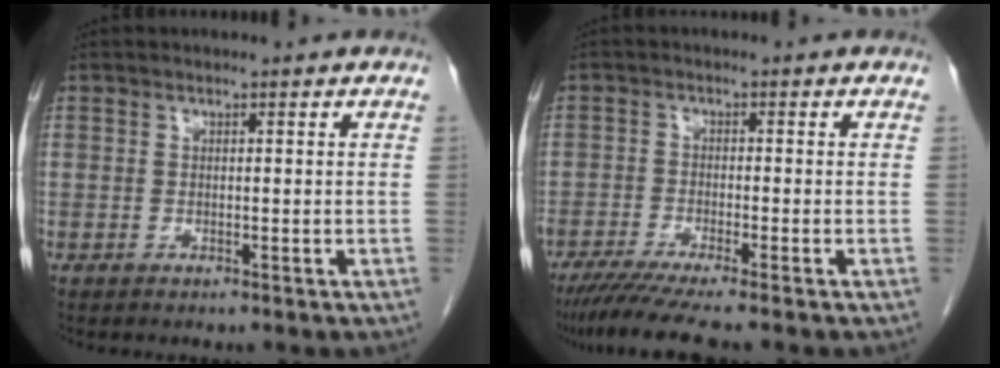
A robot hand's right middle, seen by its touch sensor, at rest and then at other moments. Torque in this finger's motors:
{"motor_torque": [1.18, -0.96, 0.42, 0.12]}